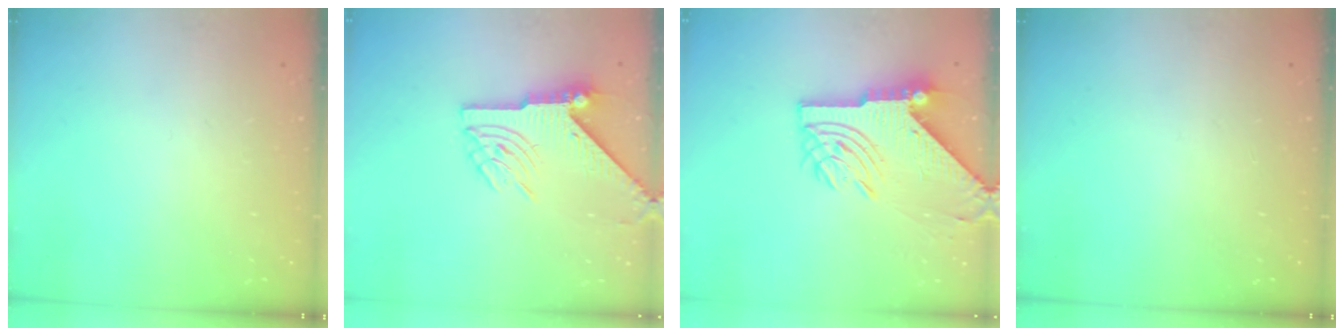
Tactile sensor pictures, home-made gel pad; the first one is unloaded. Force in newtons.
{"total": 8.0, "press": 7.9, "slide": 1.2}
{"total": 9.4, "press": 9.4, "slide": 1.1}
{"total": 0.0}